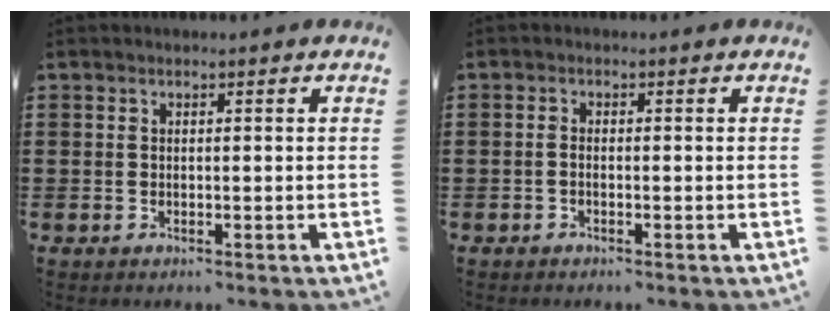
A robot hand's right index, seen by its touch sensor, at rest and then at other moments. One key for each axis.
{"total": 0.7, "fx": -0.5, "fy": 0.2, "fz": 0.5, "tx": -0.012, "ty": -0.005, "tz": -0.008}